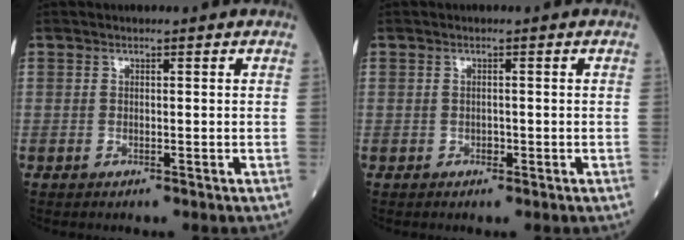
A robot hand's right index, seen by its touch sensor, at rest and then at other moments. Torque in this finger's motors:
{"motor_torque": [0.11, -0.16, 0.08, 0.02]}